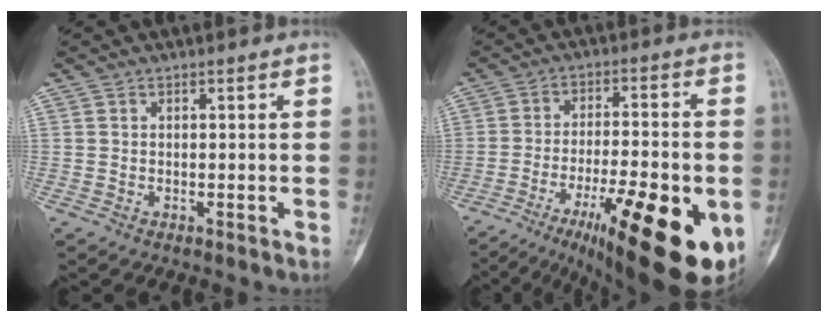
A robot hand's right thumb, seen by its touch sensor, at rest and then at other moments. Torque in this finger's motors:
{"motor_torque": [0.21, 1.33, 2.11, -0.66, 0.10]}